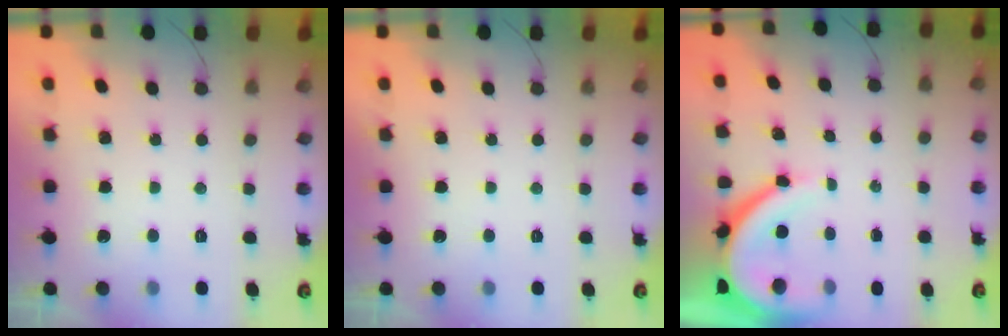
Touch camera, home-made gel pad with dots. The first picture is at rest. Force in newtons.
{"total": 0.0}
{"total": 9.7, "press": 9.6, "slide": 1.0}